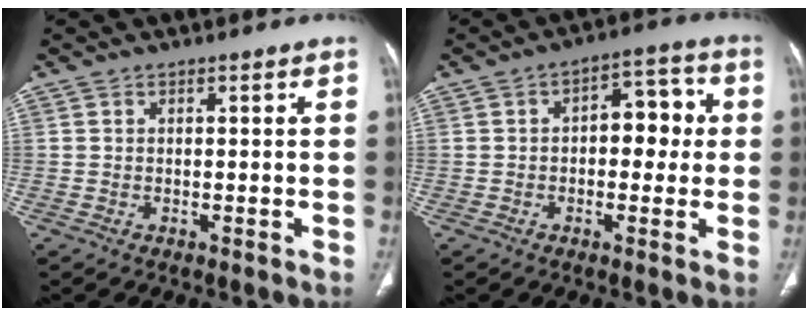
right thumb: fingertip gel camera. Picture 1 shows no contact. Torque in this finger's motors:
{"motor_torque": [-0.05, 0.39, -0.01, 0.21, 0.14]}